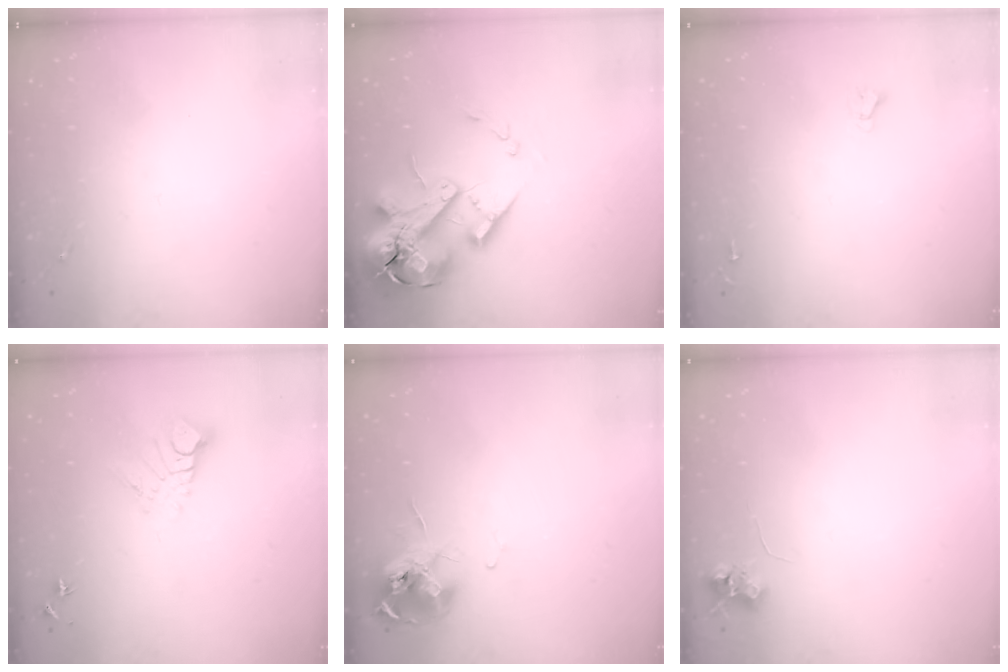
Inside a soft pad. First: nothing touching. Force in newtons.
{"total": 18.6, "press": 18.4, "slide": 3.1}
{"total": 2.0, "press": 2.0, "slide": 0.2}
{"total": 9.1, "press": 9.0, "slide": 1.0}
{"total": 12.1, "press": 12.0, "slide": 1.2}
{"total": 6.5, "press": 6.4, "slide": 0.9}